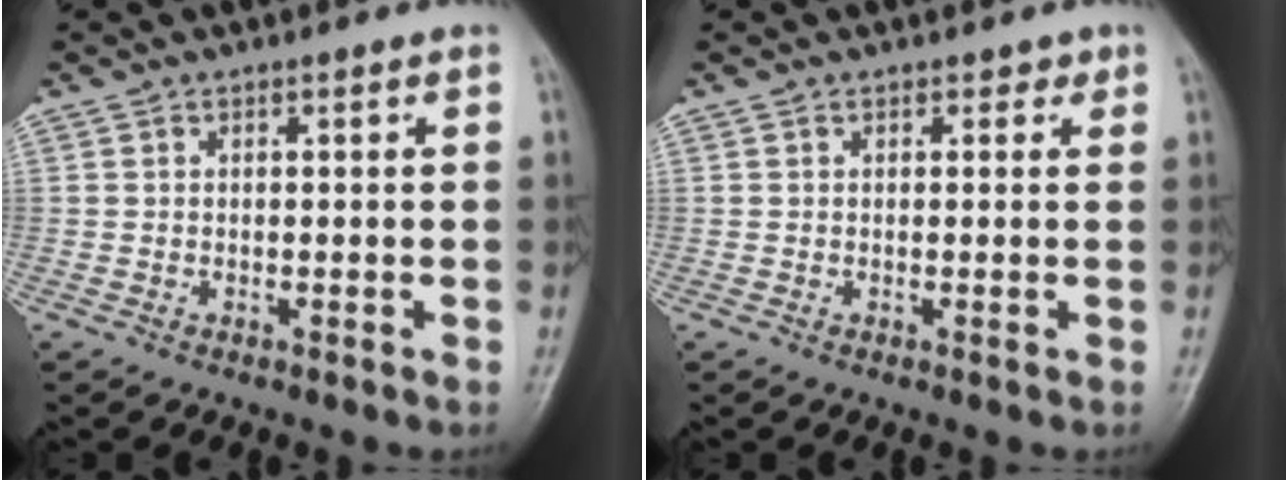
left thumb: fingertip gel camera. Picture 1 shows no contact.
{"total": 1.2, "force": [0.7, 0.8, 0.5], "torque": [0.009, -0.002, 0.005]}